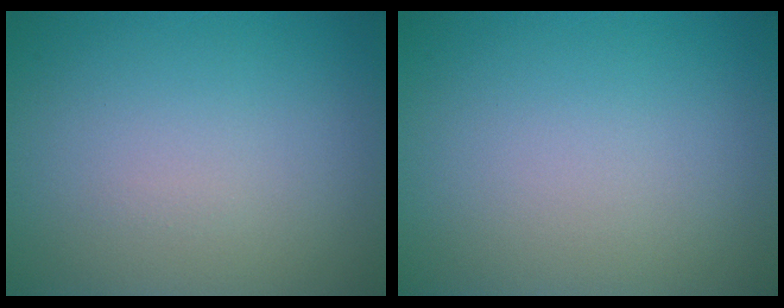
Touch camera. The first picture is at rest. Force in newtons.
{"total": 0.0}